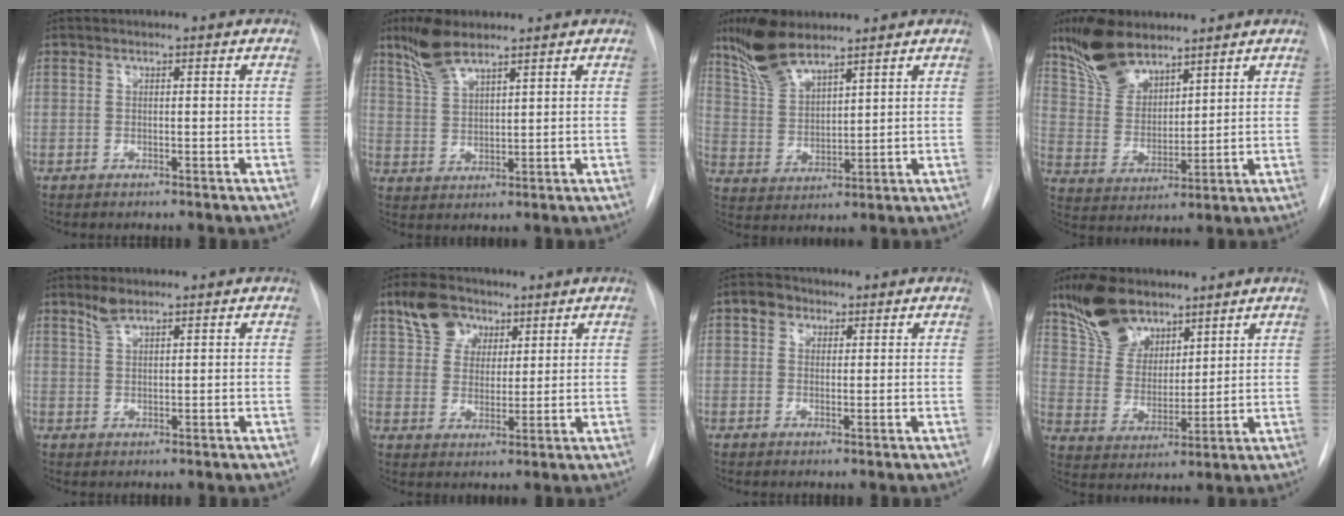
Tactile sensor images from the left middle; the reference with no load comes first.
{"total": 6.4, "force": [5.1, 1.5, 3.6], "torque": [-0.079, 0.008, 0.105]}
{"total": 9.3, "force": [7.6, 2.5, 4.8], "torque": [-0.103, 0.007, 0.158]}
{"total": 10.4, "force": [8.2, 4.2, 4.7], "torque": [-0.095, 0.010, 0.170]}
{"total": 2.1, "force": [1.7, 0.5, 1.2], "torque": [-0.027, 0.005, 0.035]}
{"total": 7.1, "force": [4.2, 5.1, 2.6], "torque": [-0.051, 0.024, 0.080]}
{"total": 2.8, "force": [1.4, 2.2, 1.1], "torque": [-0.020, 0.010, 0.021]}
{"total": 10.4, "force": [7.9, 5.5, 4.0], "torque": [-0.081, 0.016, 0.154]}